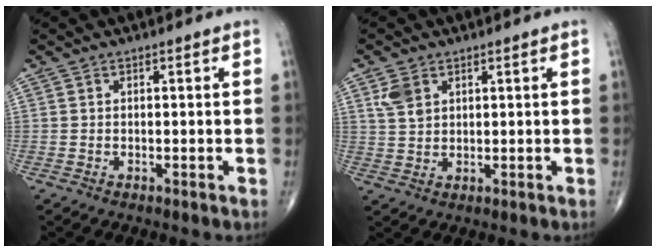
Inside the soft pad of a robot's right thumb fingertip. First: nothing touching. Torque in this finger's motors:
{"motor_torque": [0.30, 1.42, 0.47, 0.18, 0.08]}